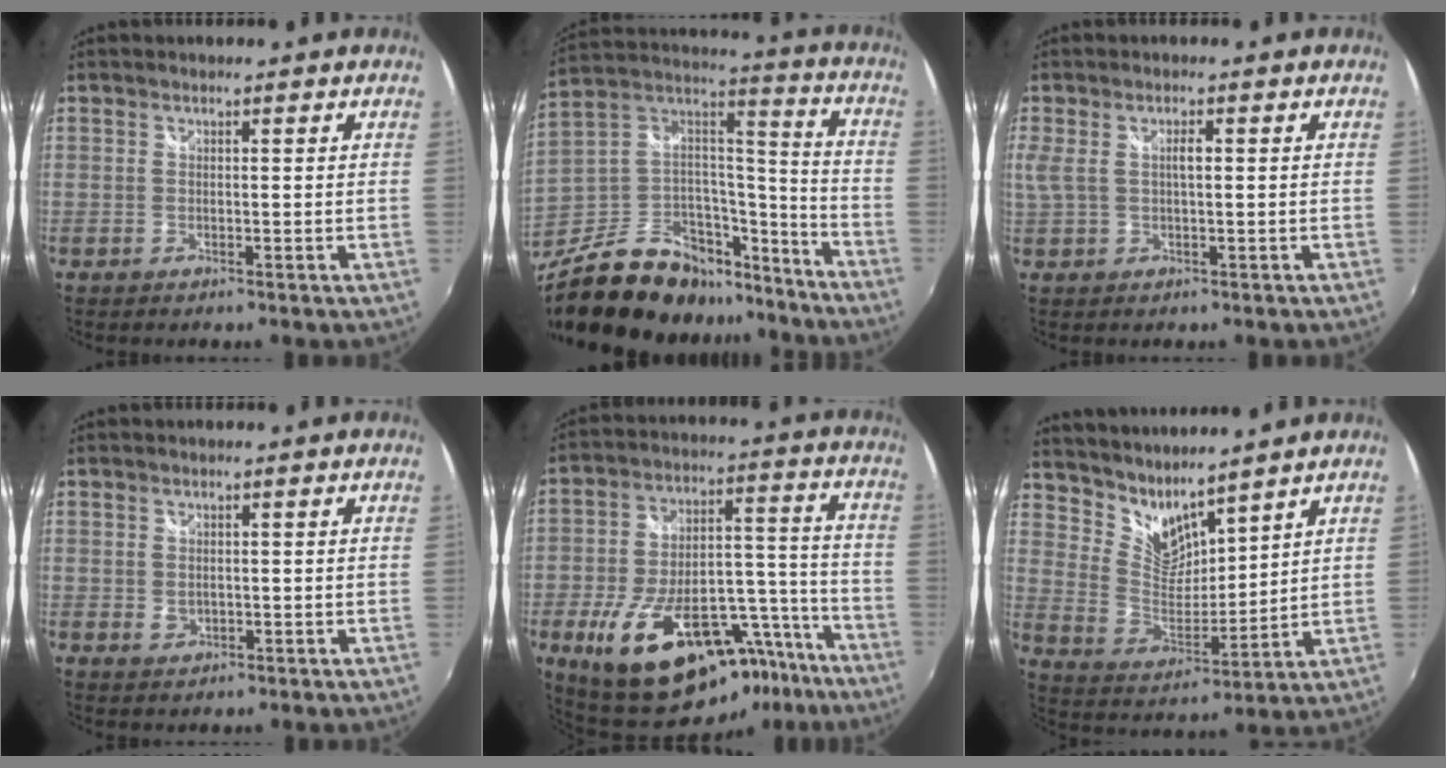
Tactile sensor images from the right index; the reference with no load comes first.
{"total": 29.3, "force": [-20.4, 14.9, 14.9], "torque": [-0.300, 0.039, -0.305]}
{"total": 4.6, "force": [0.7, 1.6, 4.3], "torque": [-0.083, 0.001, 0.019]}
{"total": 1.4, "force": [-0.1, 1.1, 0.9], "torque": [-0.015, 0.002, 0.001]}
{"total": 26.7, "force": [-17.1, 12.3, 16.5], "torque": [-0.281, 0.030, -0.230]}
{"total": 9.2, "force": [8.2, 3.0, 2.9], "torque": [-0.058, -0.012, 0.166]}